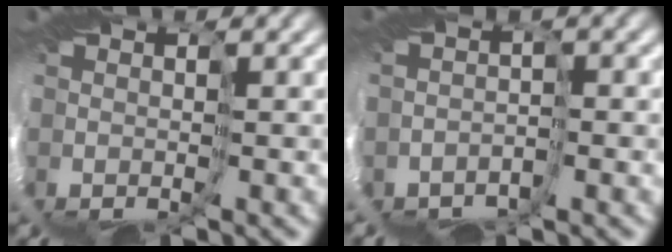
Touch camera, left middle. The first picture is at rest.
{"total": 4.0, "force": [-3.0, -1.3, -2.3], "torque": [0.029, 0.001, -0.043]}